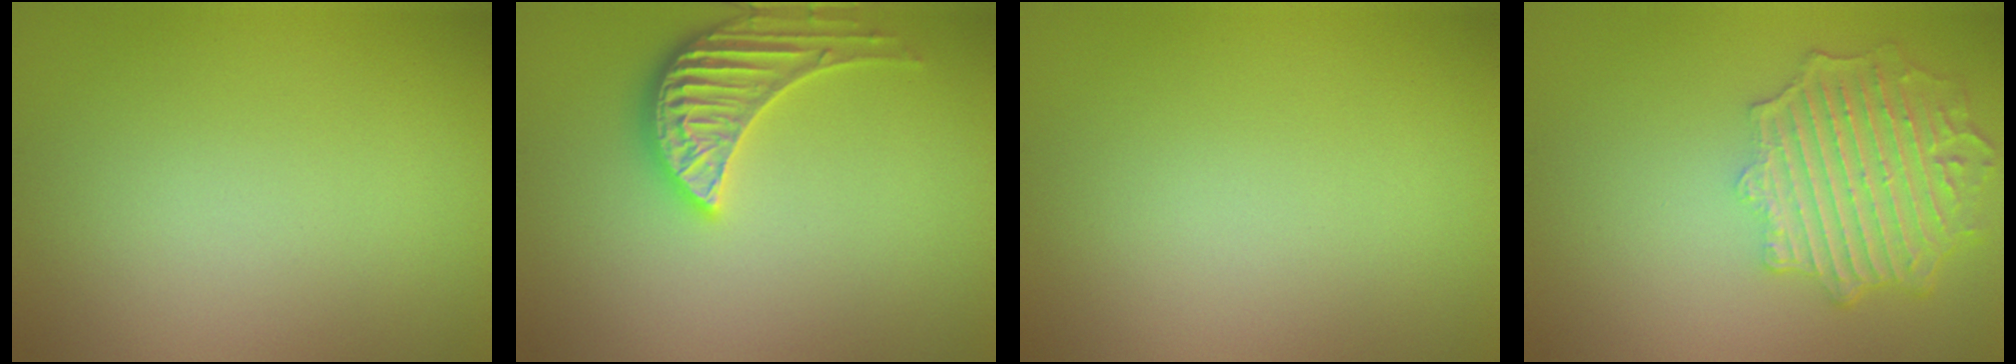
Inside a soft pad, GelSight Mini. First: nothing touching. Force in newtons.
{"total": 3.4, "press": 3.3, "slide": 0.6}
{"total": 0.0}
{"total": 6.3, "press": 5.0, "slide": 3.7}